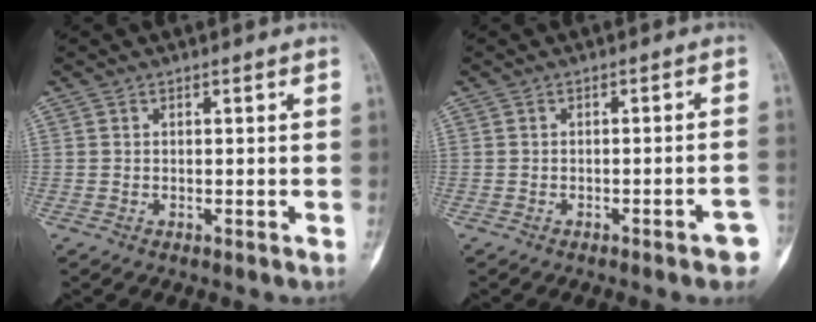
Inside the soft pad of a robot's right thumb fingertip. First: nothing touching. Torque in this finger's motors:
{"motor_torque": [-0.14, -0.04, 0.12, 0.16, 0.07]}